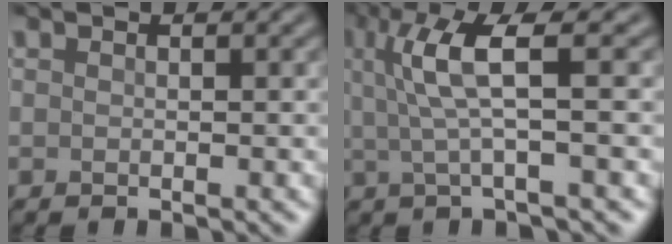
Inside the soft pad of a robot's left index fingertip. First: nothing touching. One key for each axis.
{"total": 4.6, "fx": 0.8, "fy": 0.5, "fz": 4.5, "tx": -0.099, "ty": 0.003, "tz": 0.026}